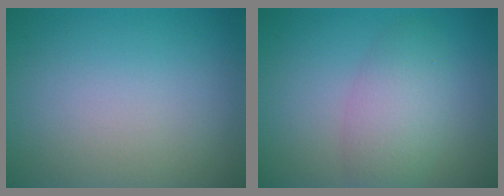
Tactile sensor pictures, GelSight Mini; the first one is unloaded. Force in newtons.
{"total": 3.8, "press": 3.8, "slide": 0.2}